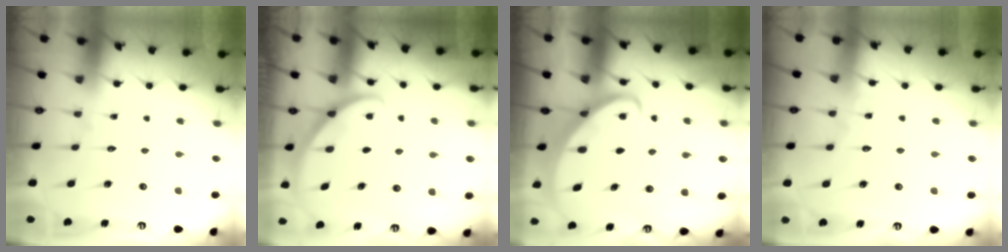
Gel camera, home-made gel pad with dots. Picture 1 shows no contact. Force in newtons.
{"total": 2.6, "press": 2.5, "slide": 0.3}
{"total": 2.8, "press": 2.7, "slide": 0.3}
{"total": 3.6, "press": 3.6, "slide": 0.3}